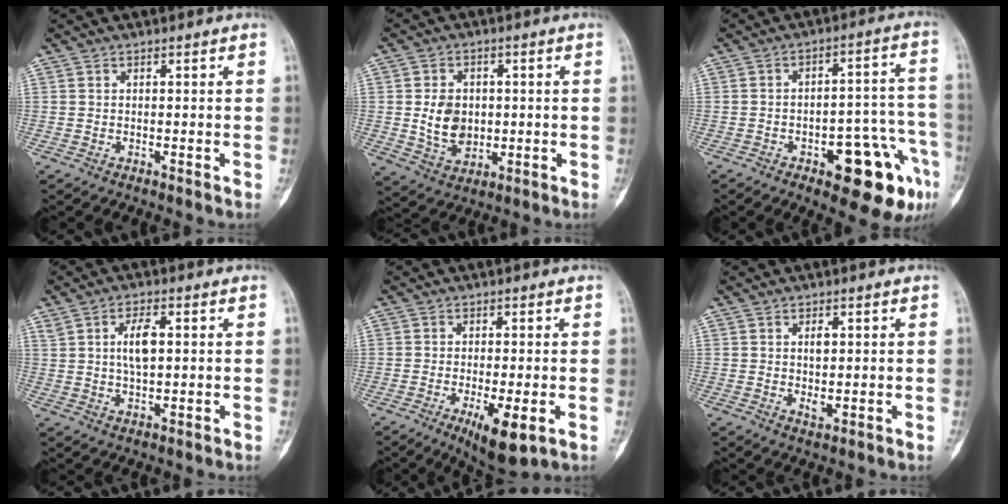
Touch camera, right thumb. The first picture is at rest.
{"total": 8.3, "force": [0.1, 6.4, 5.3], "torque": [-0.070, -0.007, 0.011]}
{"total": 16.1, "force": [-7.6, 6.0, 13.0], "torque": [-0.111, 0.059, -0.085]}
{"total": 5.5, "force": [1.1, 2.4, 4.9], "torque": [-0.088, -0.001, 0.019]}
{"total": 7.7, "force": [-2.9, 2.1, 6.8], "torque": [-0.113, -0.016, -0.042]}
{"total": 2.9, "force": [0.4, 1.5, 2.4], "torque": [-0.036, -0.007, 0.009]}